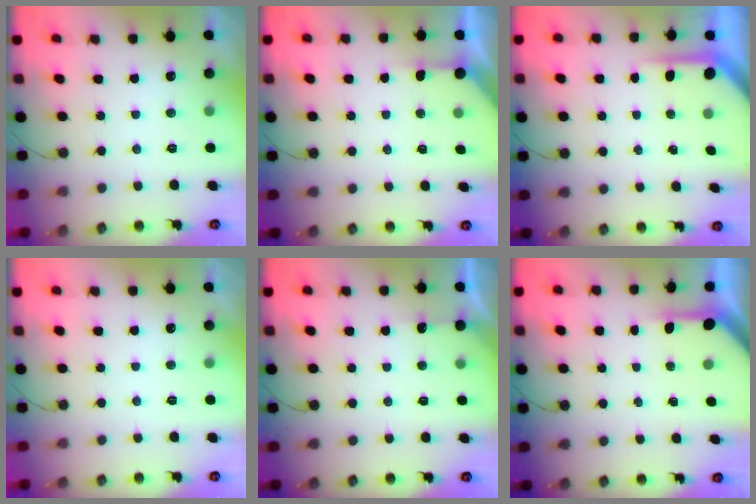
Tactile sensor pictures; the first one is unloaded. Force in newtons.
{"total": 2.4, "press": 2.4, "slide": 0.3}
{"total": 4.9, "press": 4.9, "slide": 0.3}
{"total": 0.0}
{"total": 2.9, "press": 2.8, "slide": 0.4}
{"total": 3.9, "press": 3.9, "slide": 0.3}